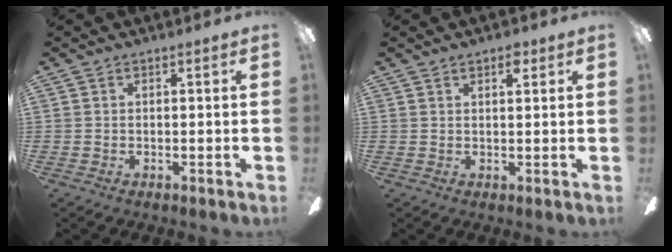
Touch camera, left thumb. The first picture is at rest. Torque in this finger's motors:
{"motor_torque": [-0.12, 0.00, -0.33, 0.24, 0.04]}